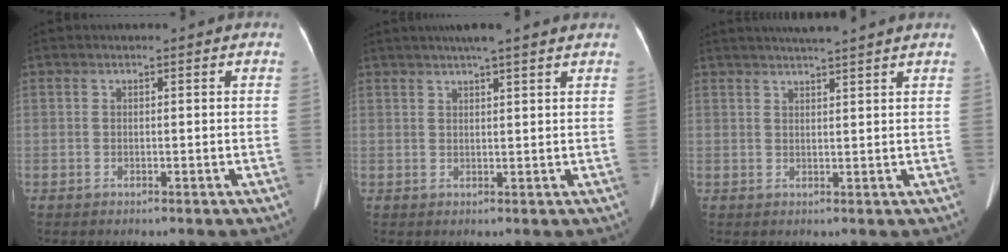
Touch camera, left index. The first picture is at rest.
{"total": 7.6, "force": [6.3, -0.1, 4.3], "torque": [-0.064, 0.028, 0.082]}
{"total": 6.7, "force": [5.9, -0.9, 3.0], "torque": [-0.045, 0.023, 0.078]}